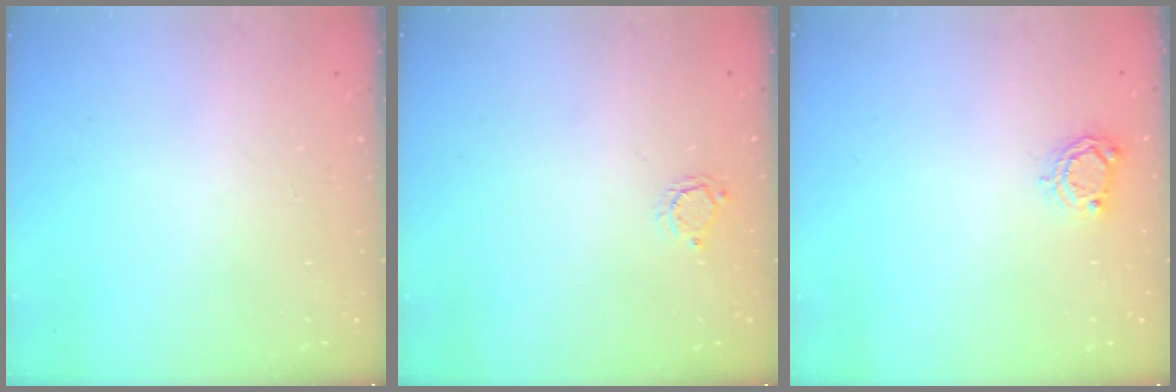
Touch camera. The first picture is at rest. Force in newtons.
{"total": 3.4, "press": 3.4, "slide": 0.3}
{"total": 4.8, "press": 4.8, "slide": 0.3}